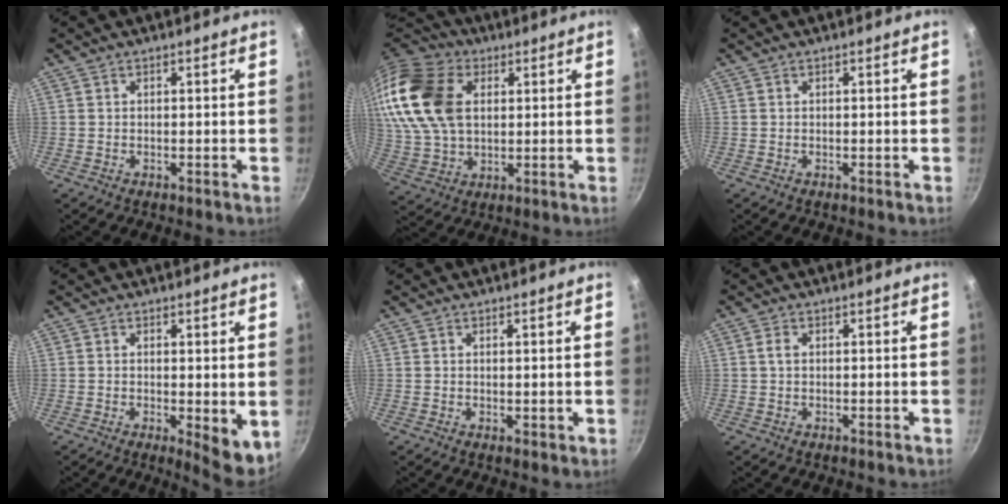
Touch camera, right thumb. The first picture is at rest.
{"total": 20.8, "force": [5.1, 14.1, 14.5], "torque": [-0.287, 0.005, 0.098]}
{"total": 0.0}
{"total": 6.4, "force": [-0.3, 2.3, 5.9], "torque": [-0.074, -0.011, 0.000]}
{"total": 0.8, "force": [0.4, 0.4, 0.6], "torque": [-0.006, -0.006, 0.005]}
{"total": 1.4, "force": [0.2, 0.9, 1.1], "torque": [-0.021, 0.004, 0.003]}